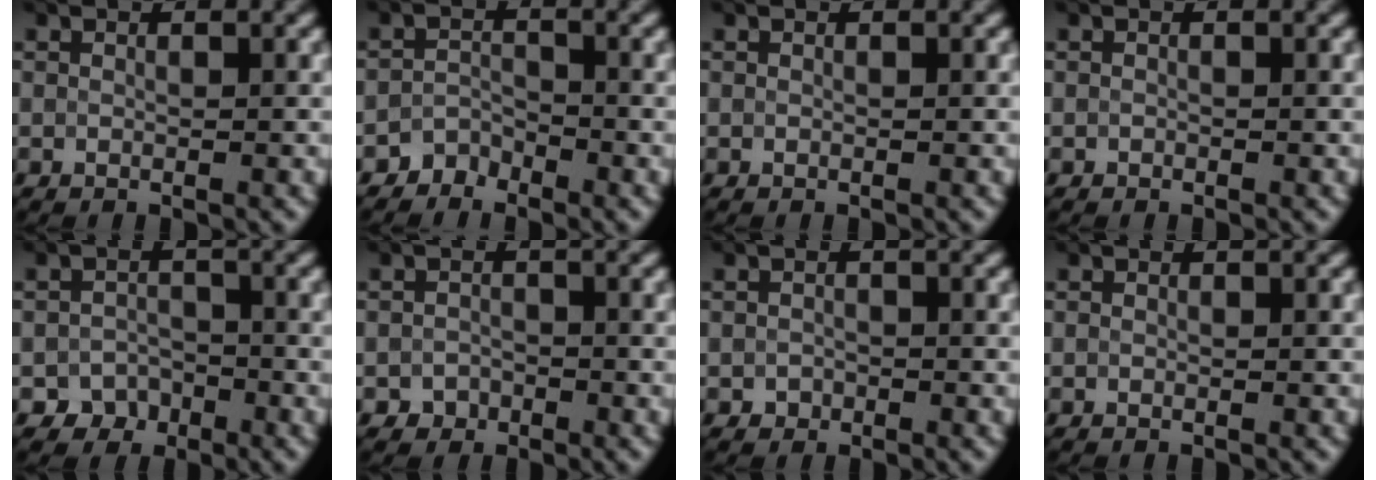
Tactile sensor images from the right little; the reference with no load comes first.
{"total": 1.7, "force": [-1.5, 0.8, 0.0], "torque": [0.006, 0.011, -0.029]}
{"total": 0.0}
{"total": 0.0}
{"total": 2.8, "force": [-1.9, 2.0, 0.3], "torque": [0.008, 0.001, -0.035]}
{"total": 1.4, "force": [-0.8, 1.1, 0.1], "torque": [0.009, 0.003, -0.017]}
{"total": 0.8, "force": [-0.4, 0.7, 0.1], "torque": [0.002, -0.004, -0.008]}
{"total": 0.0}